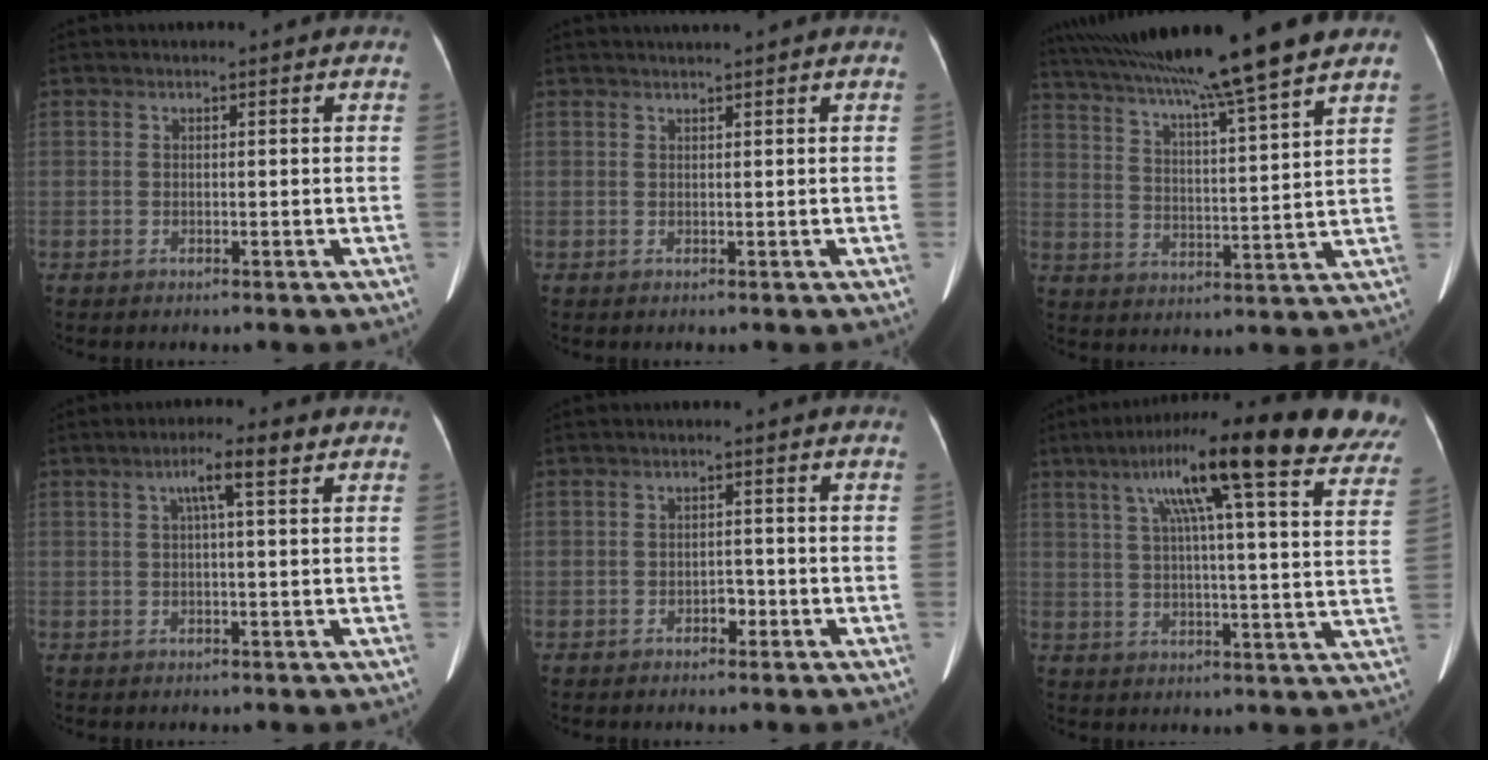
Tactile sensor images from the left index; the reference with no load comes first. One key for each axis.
{"total": 1.2, "fx": 1.1, "fy": -0.4, "fz": 0.3, "tx": -0.007, "ty": 0.004, "tz": 0.025}
{"total": 18.7, "fx": 15.4, "fy": -1.8, "fz": 10.4, "tx": -0.181, "ty": 0.003, "tz": 0.240}
{"total": 4.5, "fx": 2.1, "fy": 0.1, "fz": 4.0, "tx": -0.070, "ty": 0.015, "tz": 0.032}
{"total": 1.6, "fx": -0.9, "fy": 1.0, "fz": 0.9, "tx": -0.010, "ty": 0.004, "tz": -0.014}
{"total": 25.0, "fx": 16.5, "fy": 2.7, "fz": 18.6, "tx": -0.271, "ty": 0.038, "tz": 0.211}